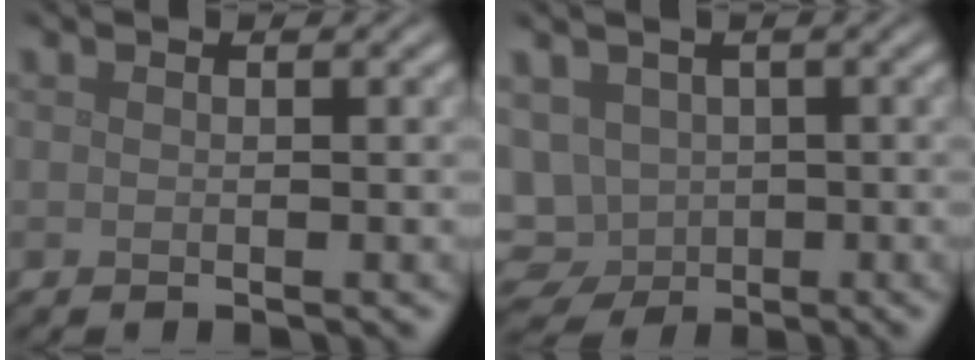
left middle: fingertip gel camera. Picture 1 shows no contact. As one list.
[{"total": 7.7, "force": [-1.7, 6.7, 3.4], "torque": [-0.070, -0.014, -0.035]}]